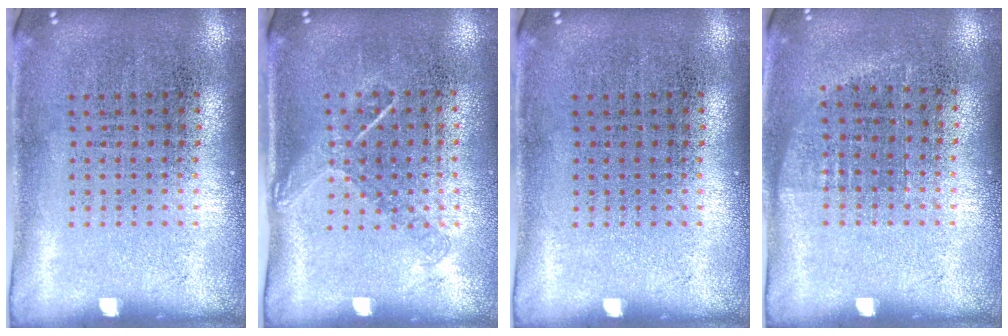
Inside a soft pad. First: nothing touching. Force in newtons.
{"total": 1.3, "press": 1.0, "slide": 0.9}
{"total": 0.0}
{"total": 0.6, "press": 0.6, "slide": 0.2}